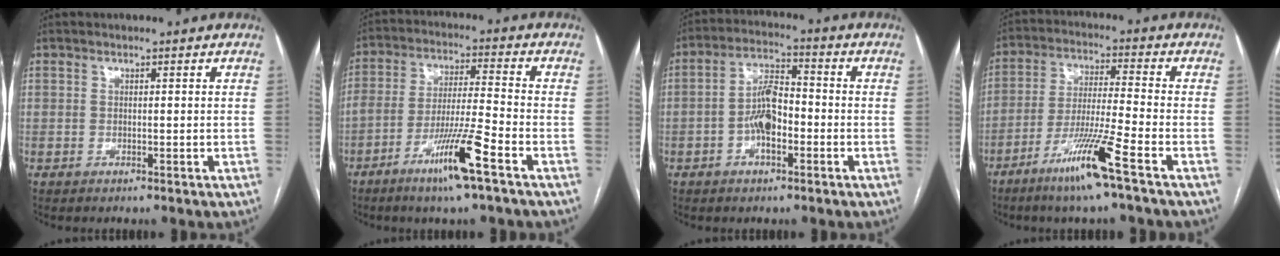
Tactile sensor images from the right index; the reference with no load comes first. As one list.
[{"total": 10.7, "force": [-6.0, -0.4, 8.9], "torque": [-0.167, -0.012, -0.111]}, {"total": 6.9, "force": [-1.8, 2.9, 6.0], "torque": [-0.120, 0.020, -0.033]}, {"total": 11.0, "force": [-6.4, -1.0, 8.8], "torque": [-0.169, -0.024, -0.123]}]